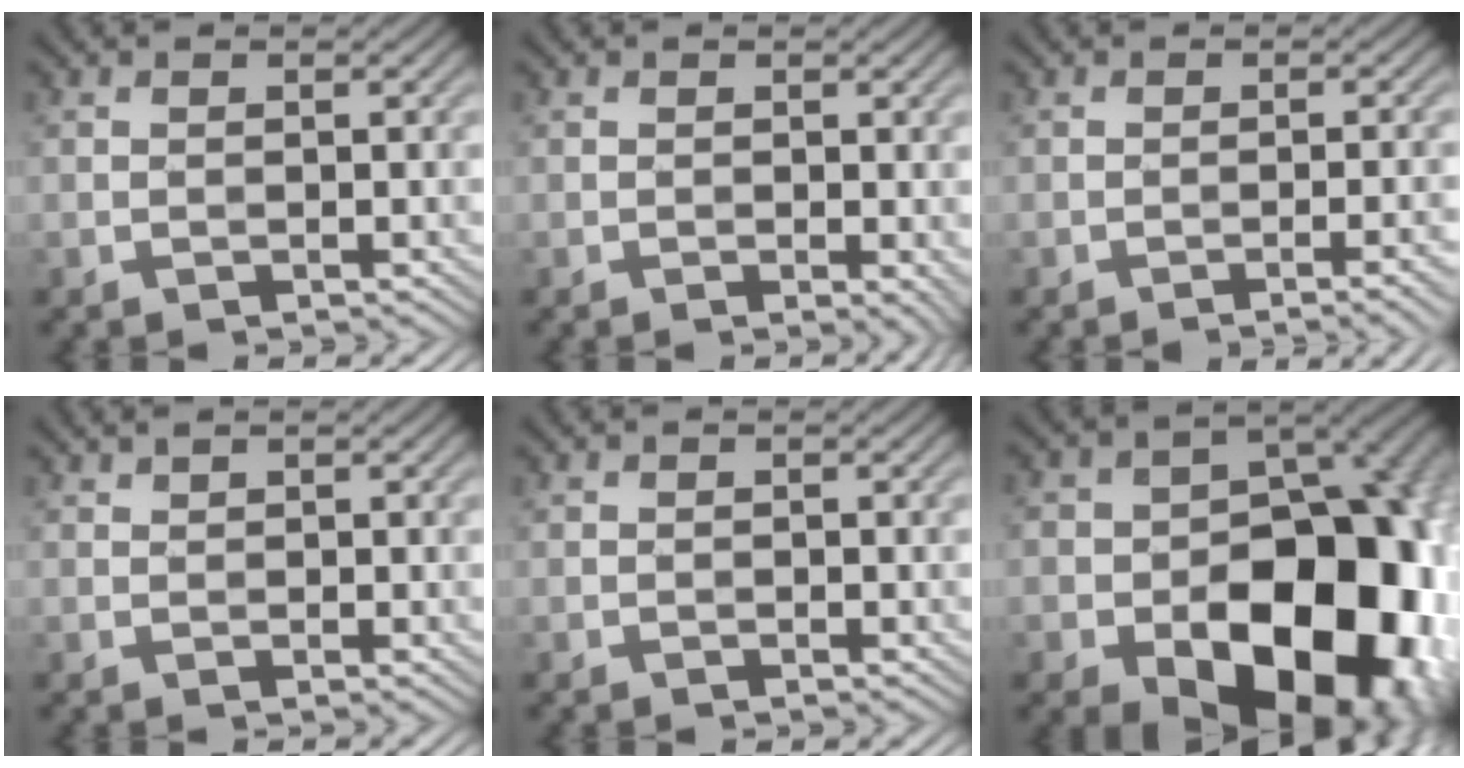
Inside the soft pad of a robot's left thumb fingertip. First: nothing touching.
{"total": 1.6, "force": [0.0, 0.9, 1.4], "torque": [-0.017, -0.006, 0.001]}
{"total": 3.2, "force": [-1.4, 0.5, 2.8], "torque": [-0.035, 0.011, -0.028]}
{"total": 1.6, "force": [1.1, 0.6, 0.9], "torque": [-0.016, -0.001, 0.028]}
{"total": 0.7, "force": [0.3, 0.4, 0.4], "torque": [-0.004, -0.003, 0.010]}
{"total": 23.1, "force": [-6.9, 17.4, 13.6], "torque": [-0.157, -0.045, -0.121]}